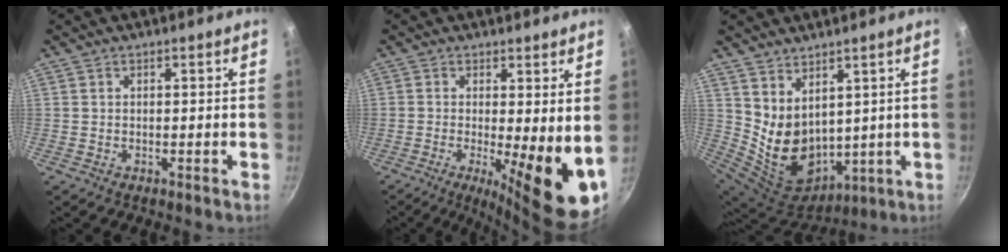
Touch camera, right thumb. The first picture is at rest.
{"total": 12.0, "force": [-1.1, 3.2, 11.5], "torque": [-0.143, -0.019, -0.011]}
{"total": 13.1, "force": [4.8, 8.9, 8.4], "torque": [-0.135, -0.054, 0.120]}